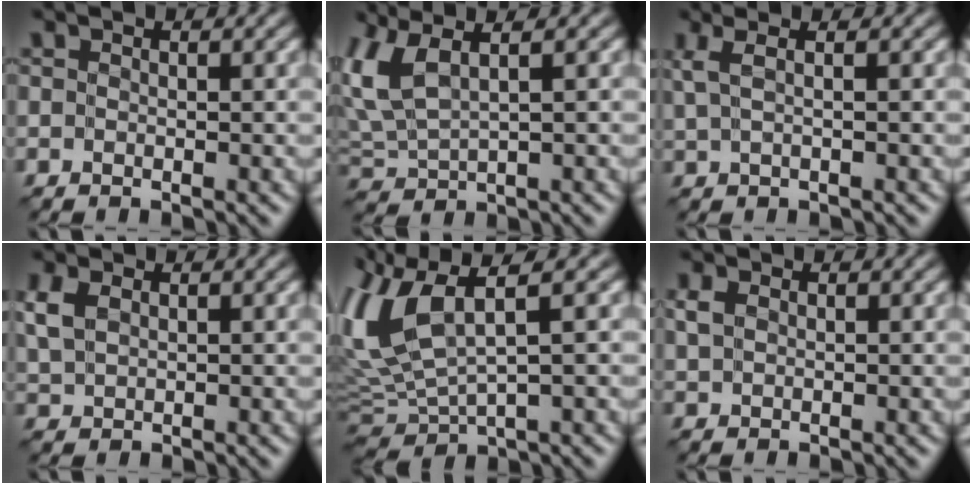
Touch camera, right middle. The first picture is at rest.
{"total": 5.4, "force": [2.5, 2.2, 4.3], "torque": [-0.127, 0.012, 0.056]}
{"total": 2.1, "force": [1.3, 0.3, 1.6], "torque": [-0.033, 0.003, 0.022]}
{"total": 2.6, "force": [1.2, 1.6, 1.6], "torque": [-0.047, 0.009, 0.025]}
{"total": 8.1, "force": [3.4, 2.9, 6.8], "torque": [-0.167, 0.010, 0.065]}
{"total": 1.2, "force": [0.6, 0.8, 0.6], "torque": [-0.014, 0.003, 0.009]}